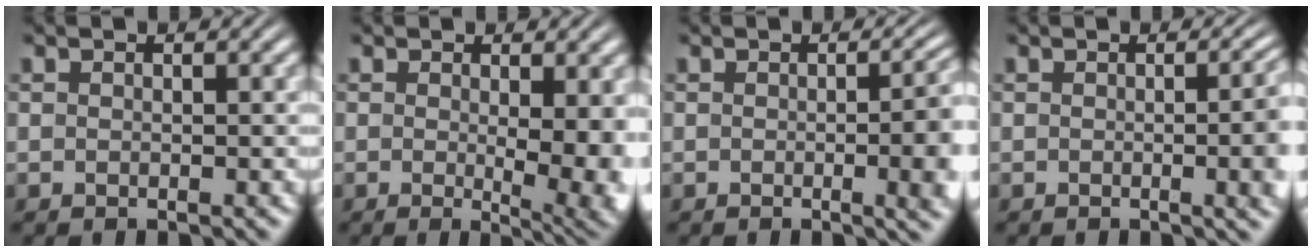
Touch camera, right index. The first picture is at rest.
{"total": 5.4, "force": [-0.6, 1.6, 5.1], "torque": [-0.066, -0.020, -0.005]}
{"total": 4.8, "force": [-0.6, 1.3, 4.6], "torque": [-0.039, 0.007, -0.016]}
{"total": 4.3, "force": [-0.2, 1.2, 4.1], "torque": [-0.030, 0.010, -0.012]}